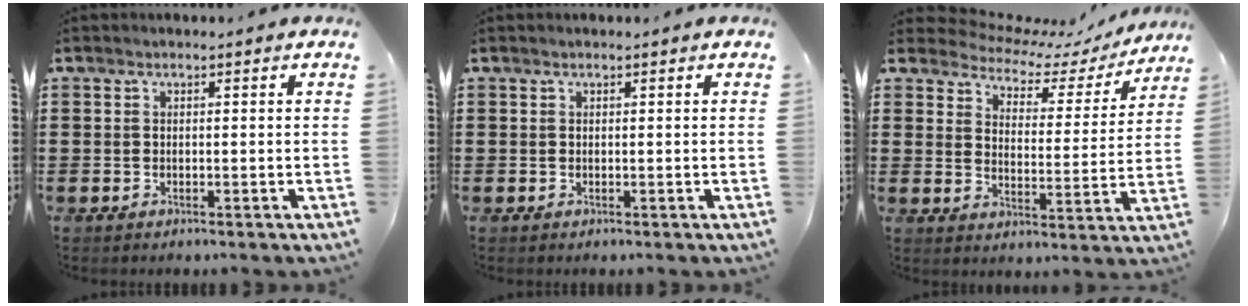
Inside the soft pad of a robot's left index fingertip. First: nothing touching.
{"total": 0.0}
{"total": 5.0, "force": [4.7, 1.5, 0.9], "torque": [-0.040, -0.036, 0.076]}